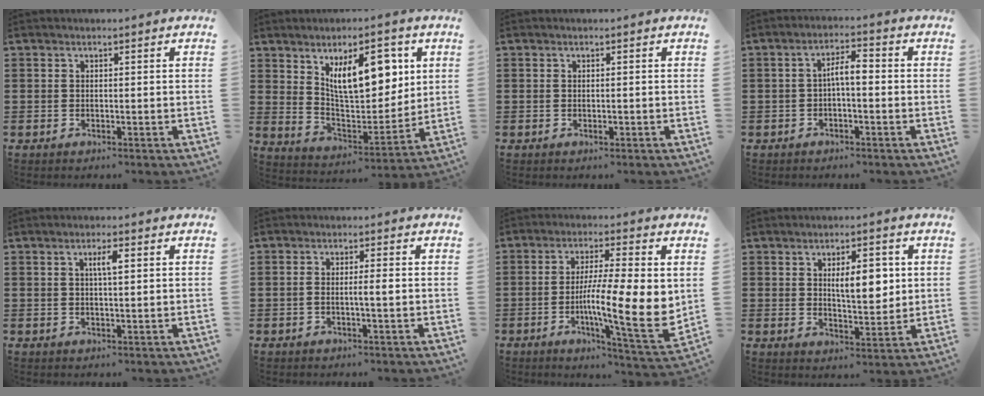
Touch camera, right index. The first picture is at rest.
{"total": 12.4, "force": [5.6, 5.6, 9.5], "torque": [-0.148, -0.014, 0.094]}
{"total": 0.6, "force": [-0.1, 0.1, 0.6], "torque": [-0.012, -0.004, -0.001]}
{"total": 3.5, "force": [-0.4, 0.9, 3.4], "torque": [-0.063, 0.009, -0.011]}
{"total": 2.9, "force": [0.8, 0.6, 2.7], "torque": [-0.054, 0.006, 0.010]}
{"total": 2.2, "force": [-0.5, 0.1, 2.1], "torque": [-0.039, -0.001, -0.010]}
{"total": 13.3, "force": [-0.4, 2.7, 13.0], "torque": [-0.199, -0.026, -0.009]}
{"total": 6.6, "force": [1.6, 2.7, 5.8], "torque": [-0.085, -0.005, 0.017]}